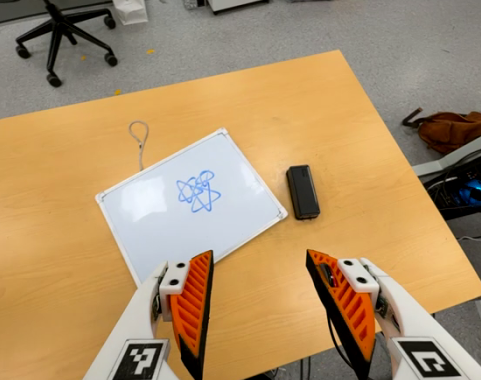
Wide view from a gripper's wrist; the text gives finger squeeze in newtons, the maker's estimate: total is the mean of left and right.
{"total": 0.0}